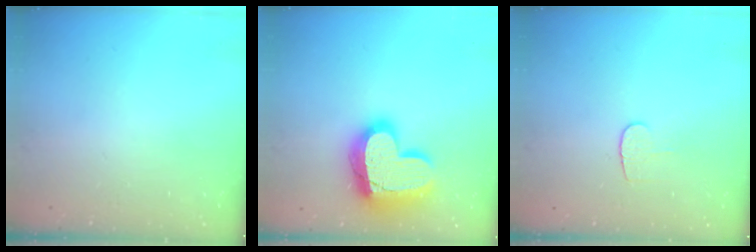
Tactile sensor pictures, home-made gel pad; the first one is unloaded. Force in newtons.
{"total": 21.4, "press": 21.3, "slide": 1.7}
{"total": 5.1, "press": 5.1, "slide": 0.5}